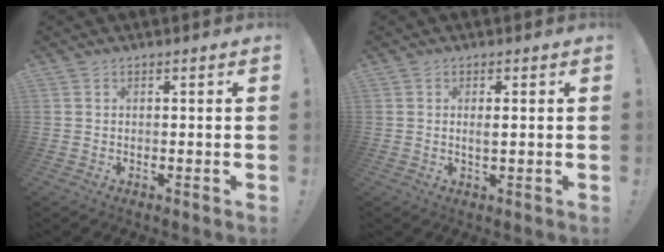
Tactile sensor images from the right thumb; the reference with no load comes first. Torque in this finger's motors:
{"motor_torque": [-0.30, 0.17, -0.09, -0.21, 0.06]}